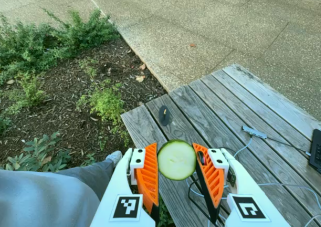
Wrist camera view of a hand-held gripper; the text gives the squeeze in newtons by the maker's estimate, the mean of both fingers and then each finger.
{"total": 10.3, "left": 9.9, "right": 10.7}